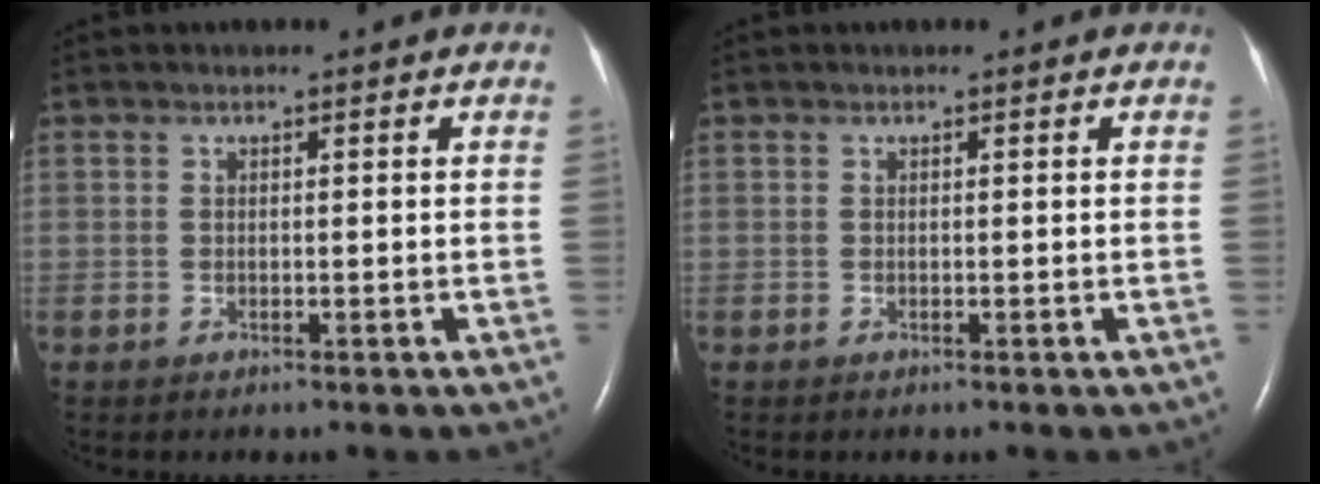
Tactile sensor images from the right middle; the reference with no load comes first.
{"total": 0.0}